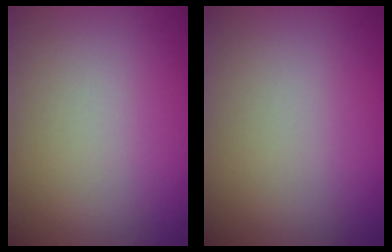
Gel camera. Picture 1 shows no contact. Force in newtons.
{"total": 0.0}